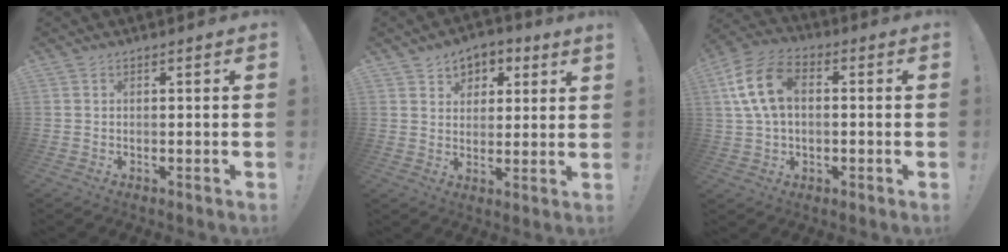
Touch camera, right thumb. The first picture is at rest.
{"total": 5.6, "force": [3.4, 4.2, 1.5], "torque": [-0.019, -0.023, 0.063]}
{"total": 15.2, "force": [2.9, 10.4, 10.6], "torque": [-0.193, 0.010, 0.059]}